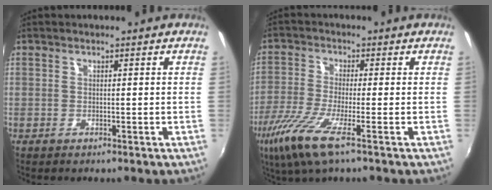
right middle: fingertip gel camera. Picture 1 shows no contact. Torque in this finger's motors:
{"motor_torque": [1.33, -0.81, 0.63, 0.19]}